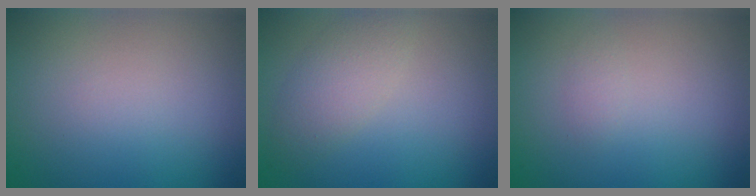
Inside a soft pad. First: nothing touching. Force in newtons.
{"total": 2.9, "press": 2.9, "slide": 0.1}
{"total": 0.7, "press": 0.7, "slide": 0.0}